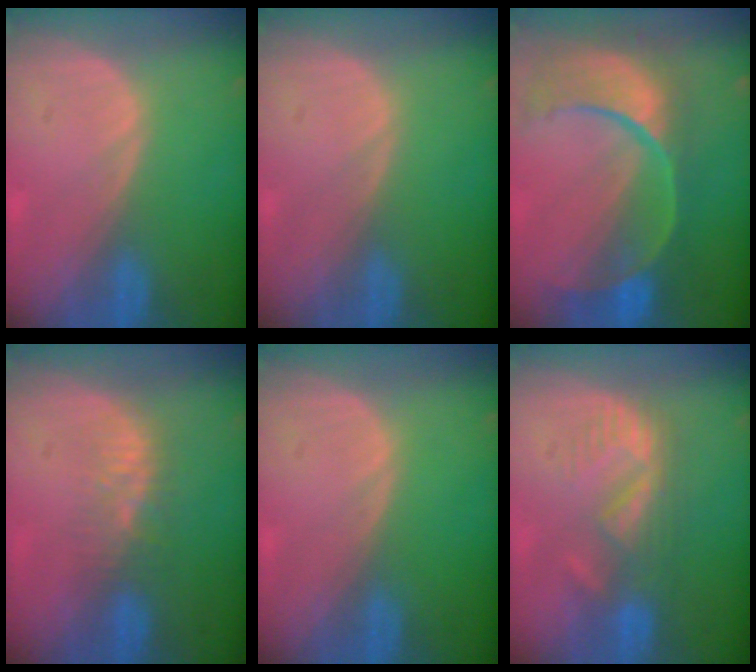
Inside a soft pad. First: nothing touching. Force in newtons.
{"total": 0.0}
{"total": 12.4, "press": 9.9, "slide": 7.4}
{"total": 4.6, "press": 4.0, "slide": 2.4}
{"total": 0.0}
{"total": 6.0, "press": 5.8, "slide": 1.5}